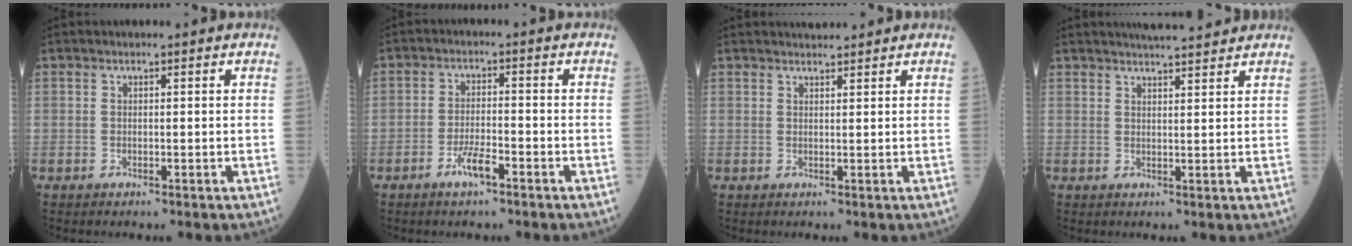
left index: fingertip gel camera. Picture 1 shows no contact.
{"total": 4.0, "force": [-2.6, 0.7, 3.0], "torque": [-0.061, -0.001, -0.048]}
{"total": 2.6, "force": [2.6, 0.2, 0.5], "torque": [-0.009, 0.018, 0.041]}
{"total": 6.3, "force": [5.8, 0.5, 2.3], "torque": [-0.038, 0.017, 0.080]}